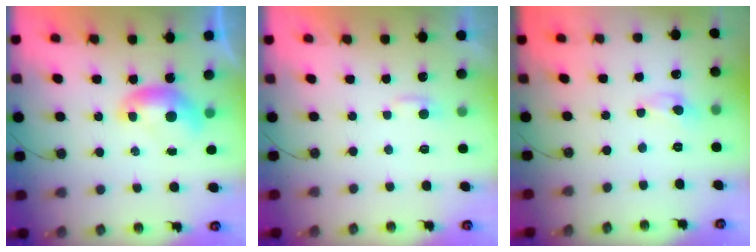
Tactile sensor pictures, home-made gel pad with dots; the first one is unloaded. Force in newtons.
{"total": 3.6, "press": 3.6, "slide": 0.2}
{"total": 0.0}